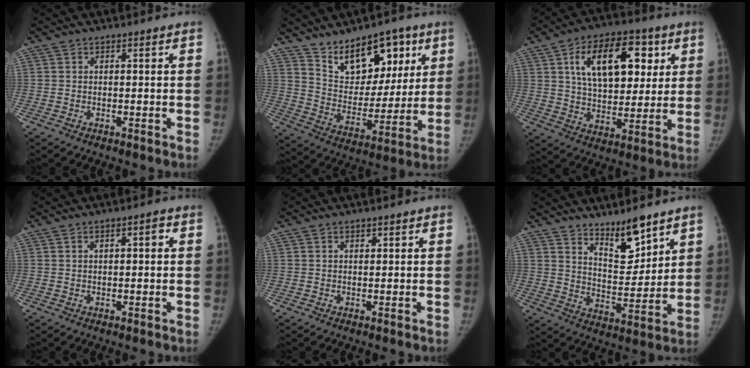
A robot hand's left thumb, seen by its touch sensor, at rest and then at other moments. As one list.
[{"total": 16.2, "force": [9.8, 9.2, 9.0], "torque": [-0.088, -0.054, 0.174]}, {"total": 18.9, "force": [6.5, 10.9, 14.0], "torque": [-0.176, -0.011, 0.106]}, {"total": 2.2, "force": [0.6, 0.8, 2.0], "torque": [-0.028, 0.005, 0.009]}, {"total": 0.7, "force": [0.5, 0.3, 0.3], "torque": [-0.002, -0.003, 0.008]}, {"total": 10.2, "force": [7.6, 3.4, 5.9], "torque": [-0.072, -0.070, 0.141]}]